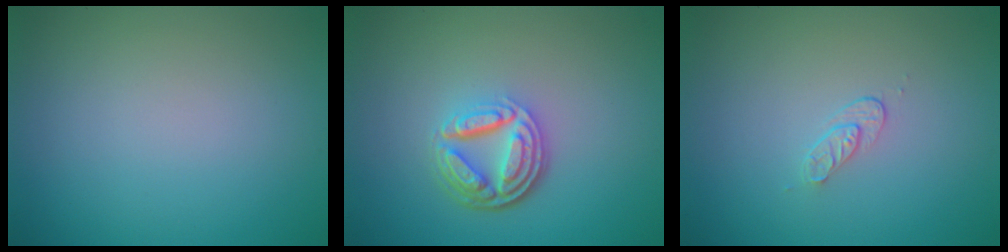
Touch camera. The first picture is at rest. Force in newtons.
{"total": 4.8, "press": 3.6, "slide": 3.2}
{"total": 1.2, "press": 0.6, "slide": 1.0}